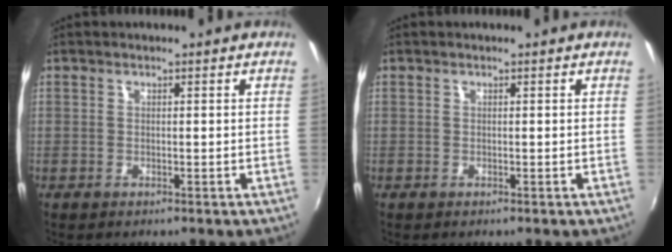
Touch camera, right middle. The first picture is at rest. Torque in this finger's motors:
{"motor_torque": [0.00, 0.00, 0.00, 0.00]}